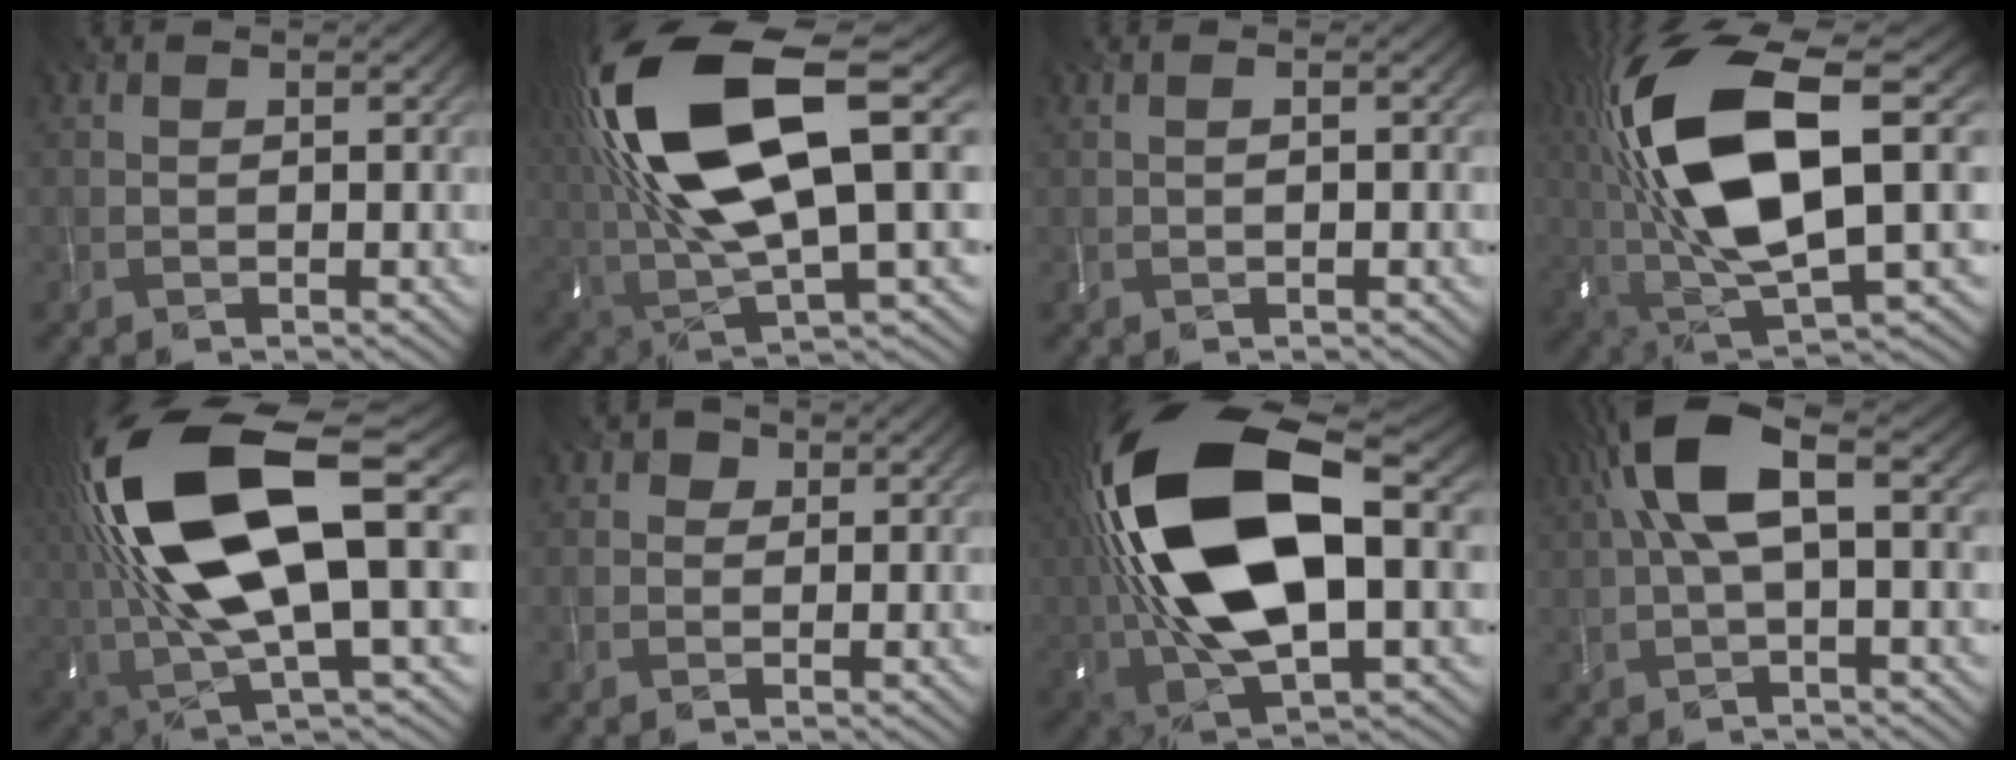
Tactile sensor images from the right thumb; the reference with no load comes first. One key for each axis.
{"total": 18.6, "fx": 4.7, "fy": 7.4, "fz": 16.4, "tx": -0.349, "ty": 0.005, "tz": 0.096}
{"total": 0.5, "fx": -0.3, "fy": -0.4, "fz": 0.1, "tx": -0.002, "ty": 0.002, "tz": -0.003}
{"total": 18.2, "fx": 2.4, "fy": 7.8, "fz": 16.2, "tx": -0.347, "ty": 0.000, "tz": 0.045}
{"total": 18.6, "fx": 2.9, "fy": 7.1, "fz": 16.9, "tx": -0.344, "ty": -0.004, "tz": 0.062}
{"total": 1.7, "fx": 0.6, "fy": 1.5, "fz": 0.6, "tx": -0.010, "ty": 0.001, "tz": 0.005}
{"total": 21.4, "fx": 2.0, "fy": 10.3, "fz": 18.7, "tx": -0.392, "ty": -0.010, "tz": 0.036}
{"total": 8.8, "fx": 2.3, "fy": 2.7, "fz": 8.0, "tx": -0.170, "ty": 0.026, "tz": 0.034}